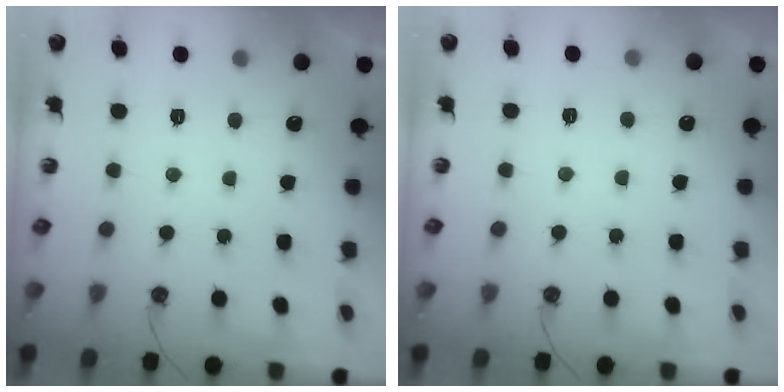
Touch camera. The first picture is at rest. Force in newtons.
{"total": 2.3, "press": 2.3, "slide": 0.4}